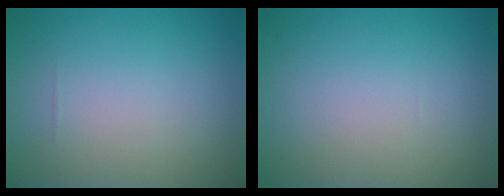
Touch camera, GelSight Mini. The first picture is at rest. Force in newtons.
{"total": 0.0}